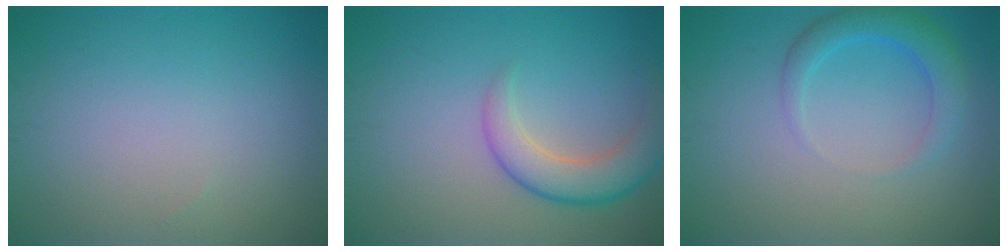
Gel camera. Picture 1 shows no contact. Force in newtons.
{"total": 4.3, "press": 4.3, "slide": 0.3}
{"total": 2.9, "press": 2.9, "slide": 0.2}